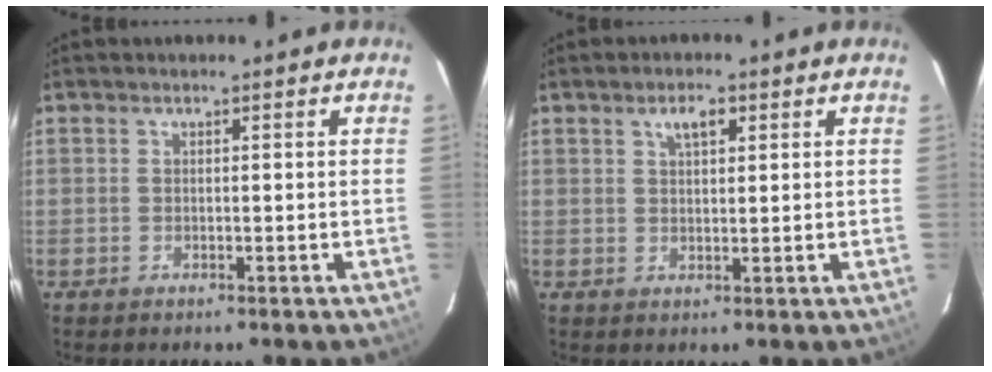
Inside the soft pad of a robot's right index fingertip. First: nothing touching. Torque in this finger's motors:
{"motor_torque": [0.02, 0.01, 0.06, 0.04]}